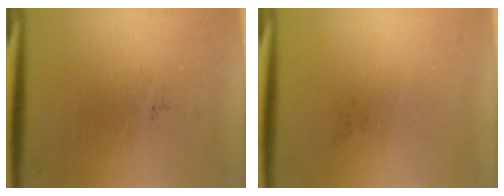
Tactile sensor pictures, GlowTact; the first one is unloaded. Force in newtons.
{"total": 0.0}